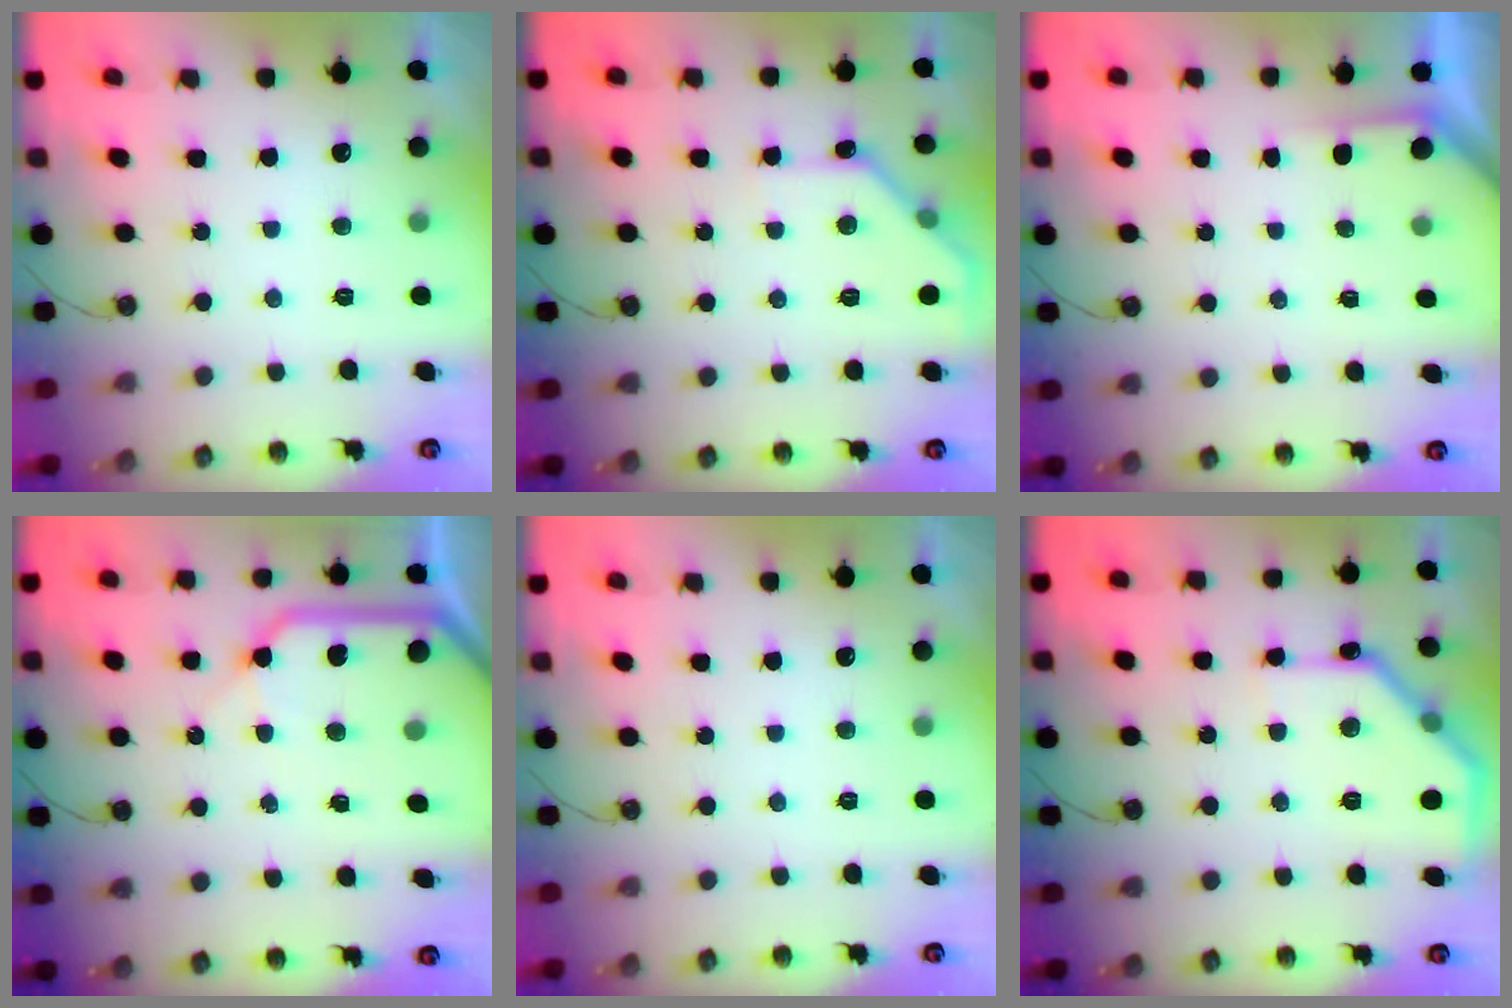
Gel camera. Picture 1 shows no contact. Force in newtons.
{"total": 8.9, "press": 8.9, "slide": 1.0}
{"total": 2.2, "press": 2.2, "slide": 0.3}
{"total": 12.3, "press": 12.3, "slide": 1.2}
{"total": 0.0}
{"total": 10.5, "press": 10.5, "slide": 0.3}